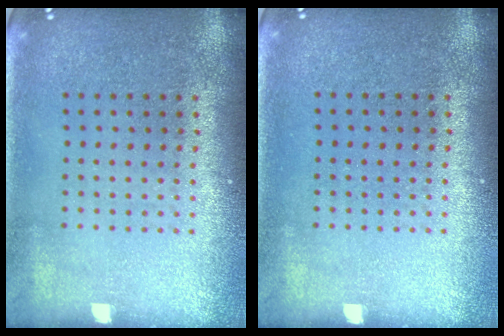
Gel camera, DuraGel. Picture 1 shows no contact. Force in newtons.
{"total": 0.0}